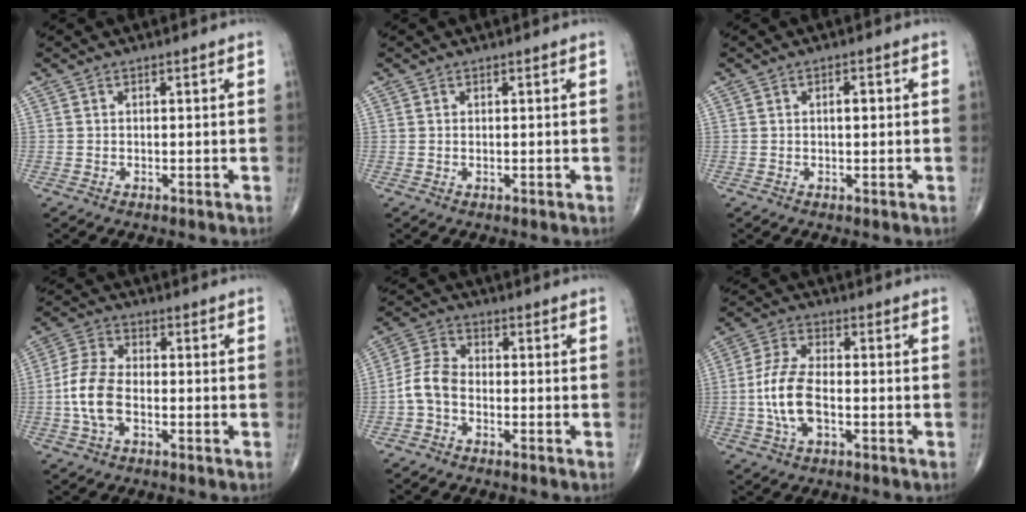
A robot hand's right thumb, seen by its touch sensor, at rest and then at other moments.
{"total": 0.0}
{"total": 1.8, "force": [0.3, 0.8, 1.6], "torque": [-0.024, 0.002, 0.003]}
{"total": 8.7, "force": [-1.9, 4.9, 7.0], "torque": [-0.150, 0.019, -0.042]}
{"total": 6.0, "force": [-1.9, 3.9, 4.1], "torque": [-0.081, 0.023, -0.049]}
{"total": 9.6, "force": [-1.7, 4.6, 8.3], "torque": [-0.176, 0.016, -0.036]}